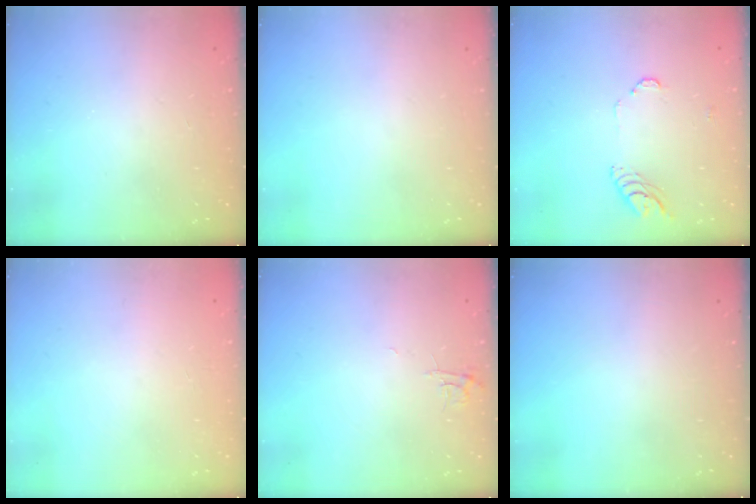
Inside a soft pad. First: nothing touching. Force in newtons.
{"total": 0.0}
{"total": 6.8, "press": 6.8, "slide": 0.8}
{"total": 0.0}
{"total": 3.8, "press": 3.7, "slide": 0.7}
{"total": 0.0}